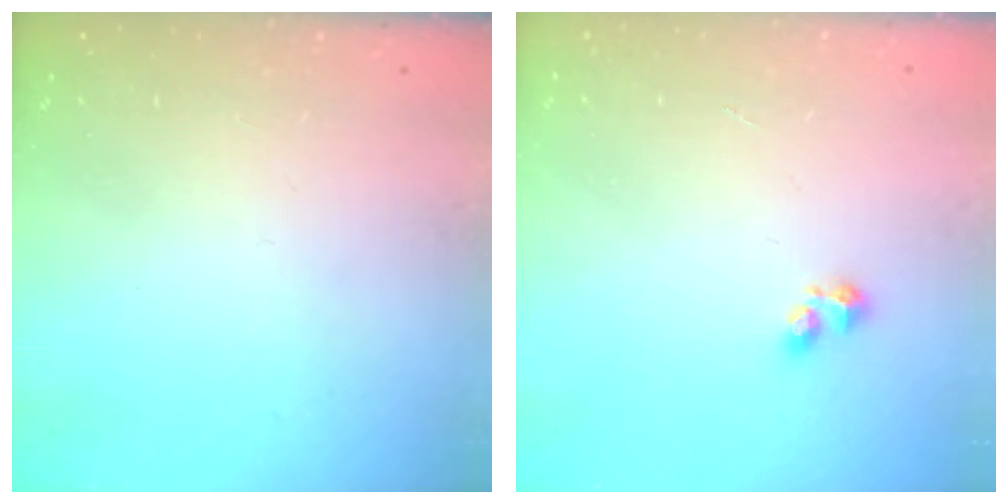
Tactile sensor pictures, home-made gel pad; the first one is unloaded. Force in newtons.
{"total": 2.2, "press": 2.1, "slide": 0.7}